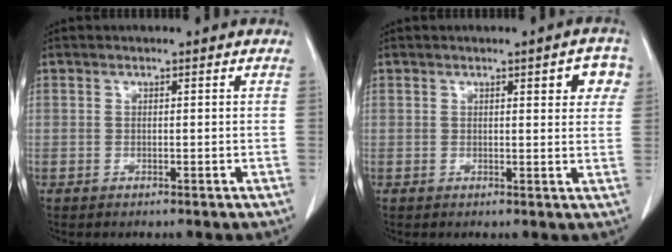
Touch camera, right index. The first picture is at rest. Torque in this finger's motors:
{"motor_torque": [0.21, 0.25, 0.06, 0.01]}